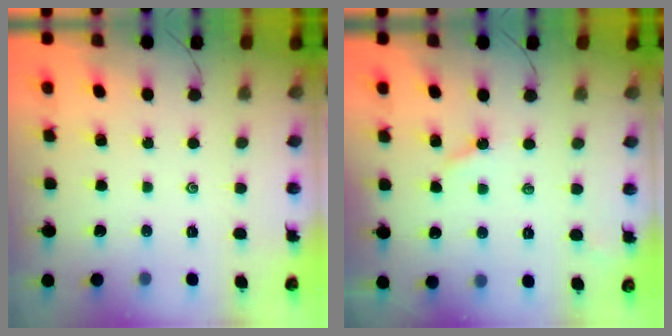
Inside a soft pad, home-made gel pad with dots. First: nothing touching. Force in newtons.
{"total": 2.4, "press": 2.3, "slide": 0.3}